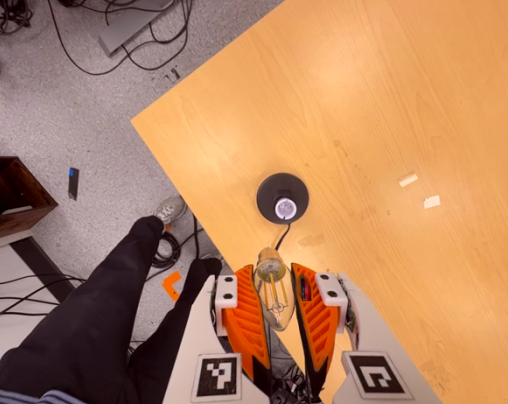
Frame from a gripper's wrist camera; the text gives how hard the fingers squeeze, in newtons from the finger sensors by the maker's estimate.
{"total": 21.0, "left": 25.0, "right": 17.1}